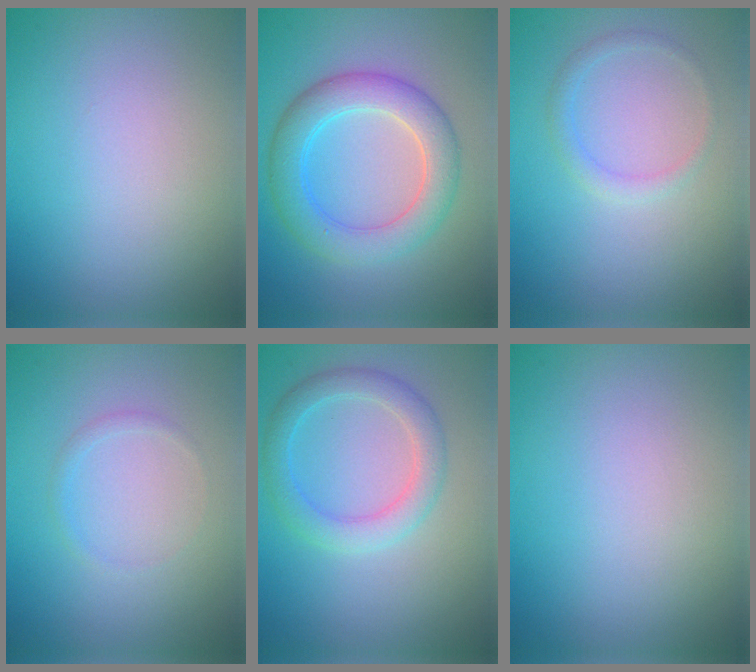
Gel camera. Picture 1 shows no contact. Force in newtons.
{"total": 5.4, "press": 5.4, "slide": 0.2}
{"total": 1.2, "press": 1.2, "slide": 0.0}
{"total": 0.7, "press": 0.7, "slide": 0.0}
{"total": 2.2, "press": 2.2, "slide": 0.3}
{"total": 0.0}